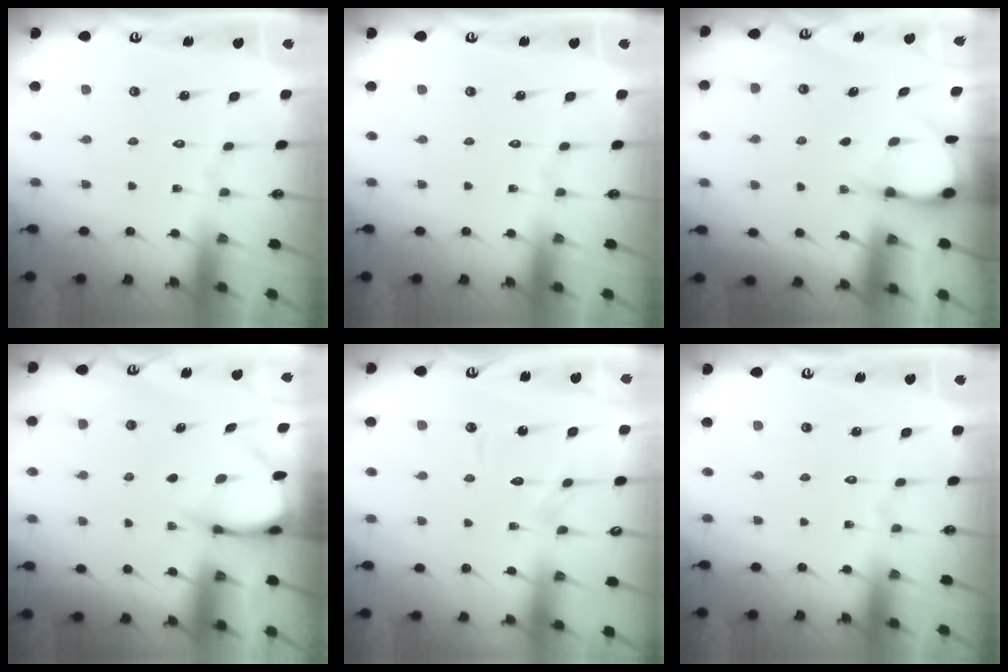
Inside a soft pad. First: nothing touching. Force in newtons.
{"total": 0.0}
{"total": 3.3, "press": 3.2, "slide": 0.3}
{"total": 3.3, "press": 3.3, "slide": 0.3}
{"total": 6.1, "press": 6.1, "slide": 0.6}
{"total": 0.0}